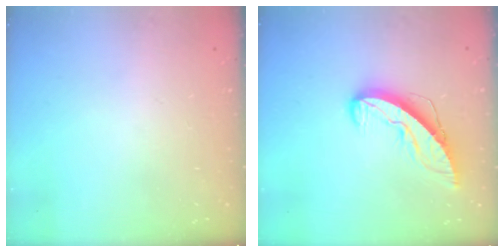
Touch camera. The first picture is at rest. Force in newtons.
{"total": 9.1, "press": 9.0, "slide": 0.9}